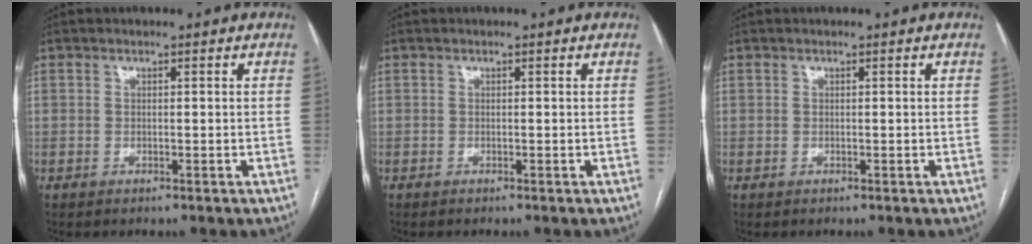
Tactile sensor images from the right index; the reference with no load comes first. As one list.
[{"total": 0.0}, {"total": 0.0}]